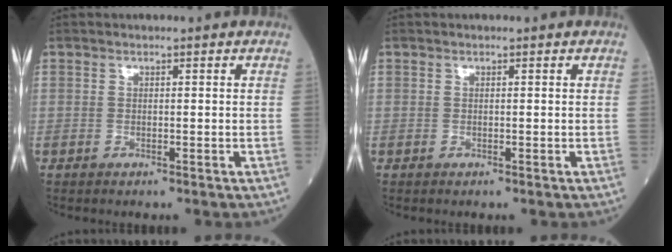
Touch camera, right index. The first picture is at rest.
{"total": 0.0}